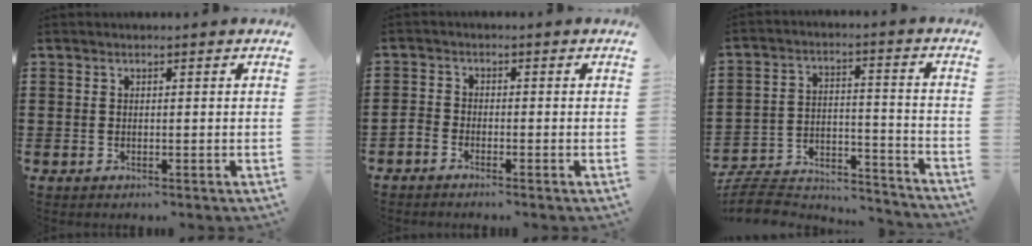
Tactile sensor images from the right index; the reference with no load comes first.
{"total": 1.4, "force": [-1.3, 0.4, 0.1], "torque": [-0.006, 0.006, -0.028]}
{"total": 7.5, "force": [-7.0, 1.8, 2.1], "torque": [-0.052, 0.000, -0.141]}